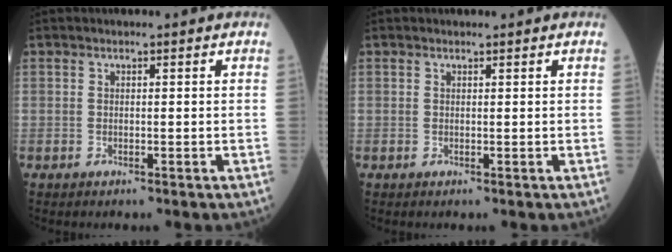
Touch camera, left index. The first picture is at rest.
{"total": 0.5, "force": [0.5, 0.1, 0.0], "torque": [-0.006, 0.001, 0.008]}